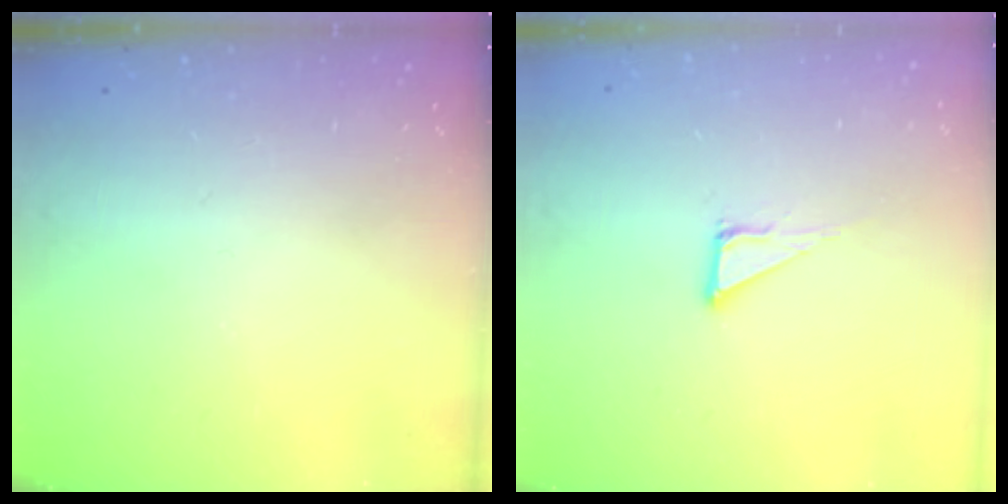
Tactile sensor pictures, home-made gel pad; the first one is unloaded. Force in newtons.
{"total": 4.7, "press": 4.7, "slide": 0.2}